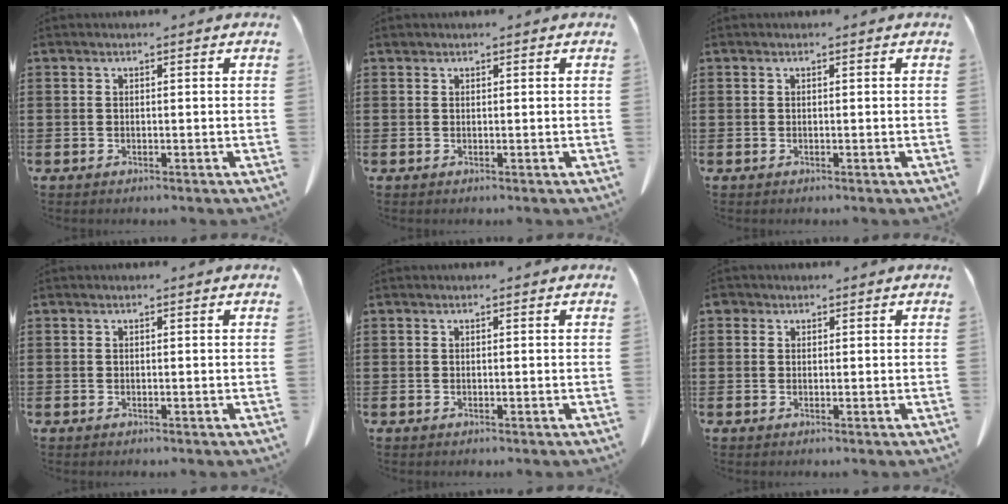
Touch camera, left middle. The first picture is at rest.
{"total": 0.0}
{"total": 0.0}
{"total": 0.0}
{"total": 0.0}
{"total": 1.0, "force": [0.5, 0.8, 0.2], "torque": [-0.008, 0.005, 0.009]}